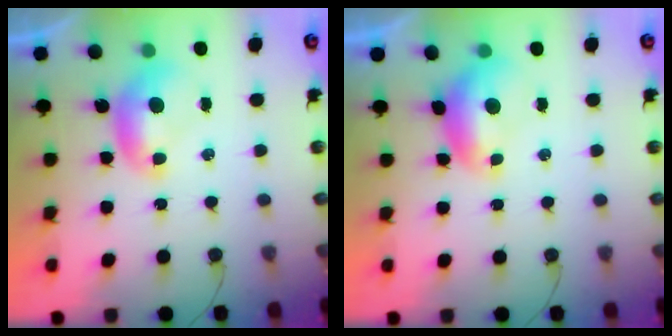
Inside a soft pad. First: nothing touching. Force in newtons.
{"total": 1.0, "press": 0.7, "slide": 0.7}